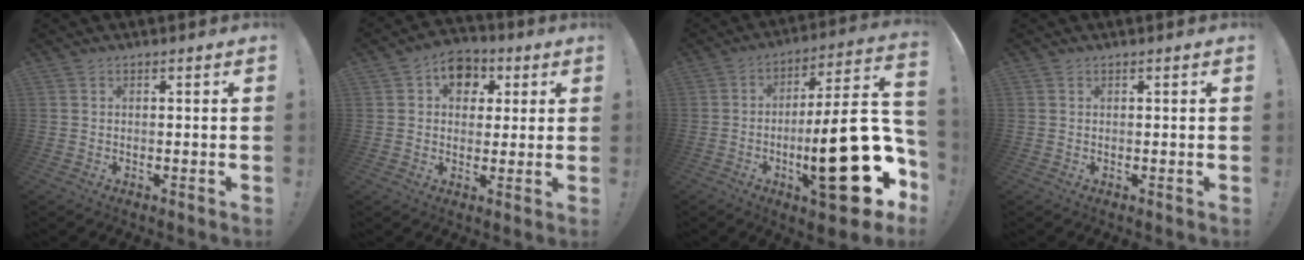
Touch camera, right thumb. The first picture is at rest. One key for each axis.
{"total": 8.6, "fx": 2.6, "fy": 7.1, "fz": 4.0, "tx": -0.046, "ty": -0.005, "tz": 0.050}
{"total": 29.3, "fx": -7.9, "fy": 8.4, "fz": 26.9, "tx": -0.394, "ty": 0.030, "tz": -0.115}
{"total": 0.0}